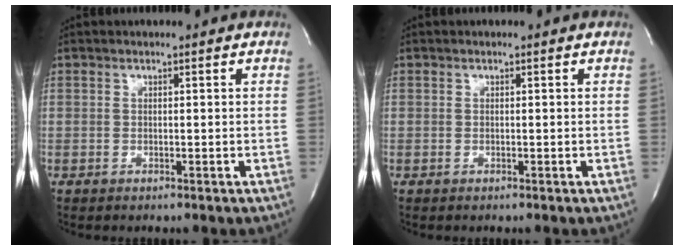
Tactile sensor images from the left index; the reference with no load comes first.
{"total": 0.0}